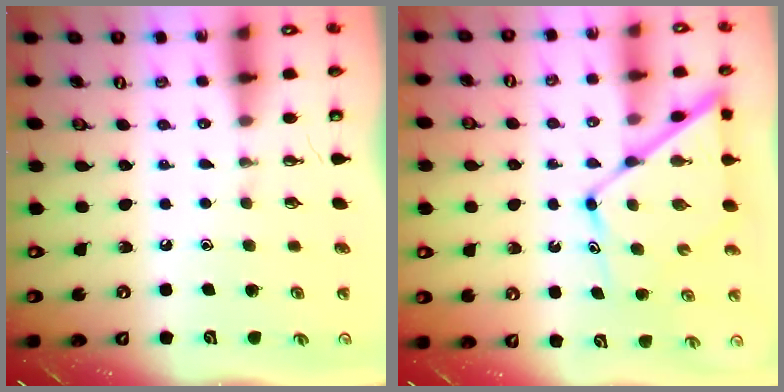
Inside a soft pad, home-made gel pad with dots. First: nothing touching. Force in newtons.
{"total": 12.9, "press": 12.8, "slide": 1.1}